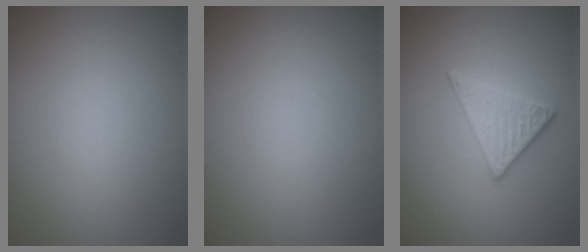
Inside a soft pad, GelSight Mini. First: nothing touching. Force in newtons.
{"total": 0.0}
{"total": 2.7, "press": 2.6, "slide": 1.0}